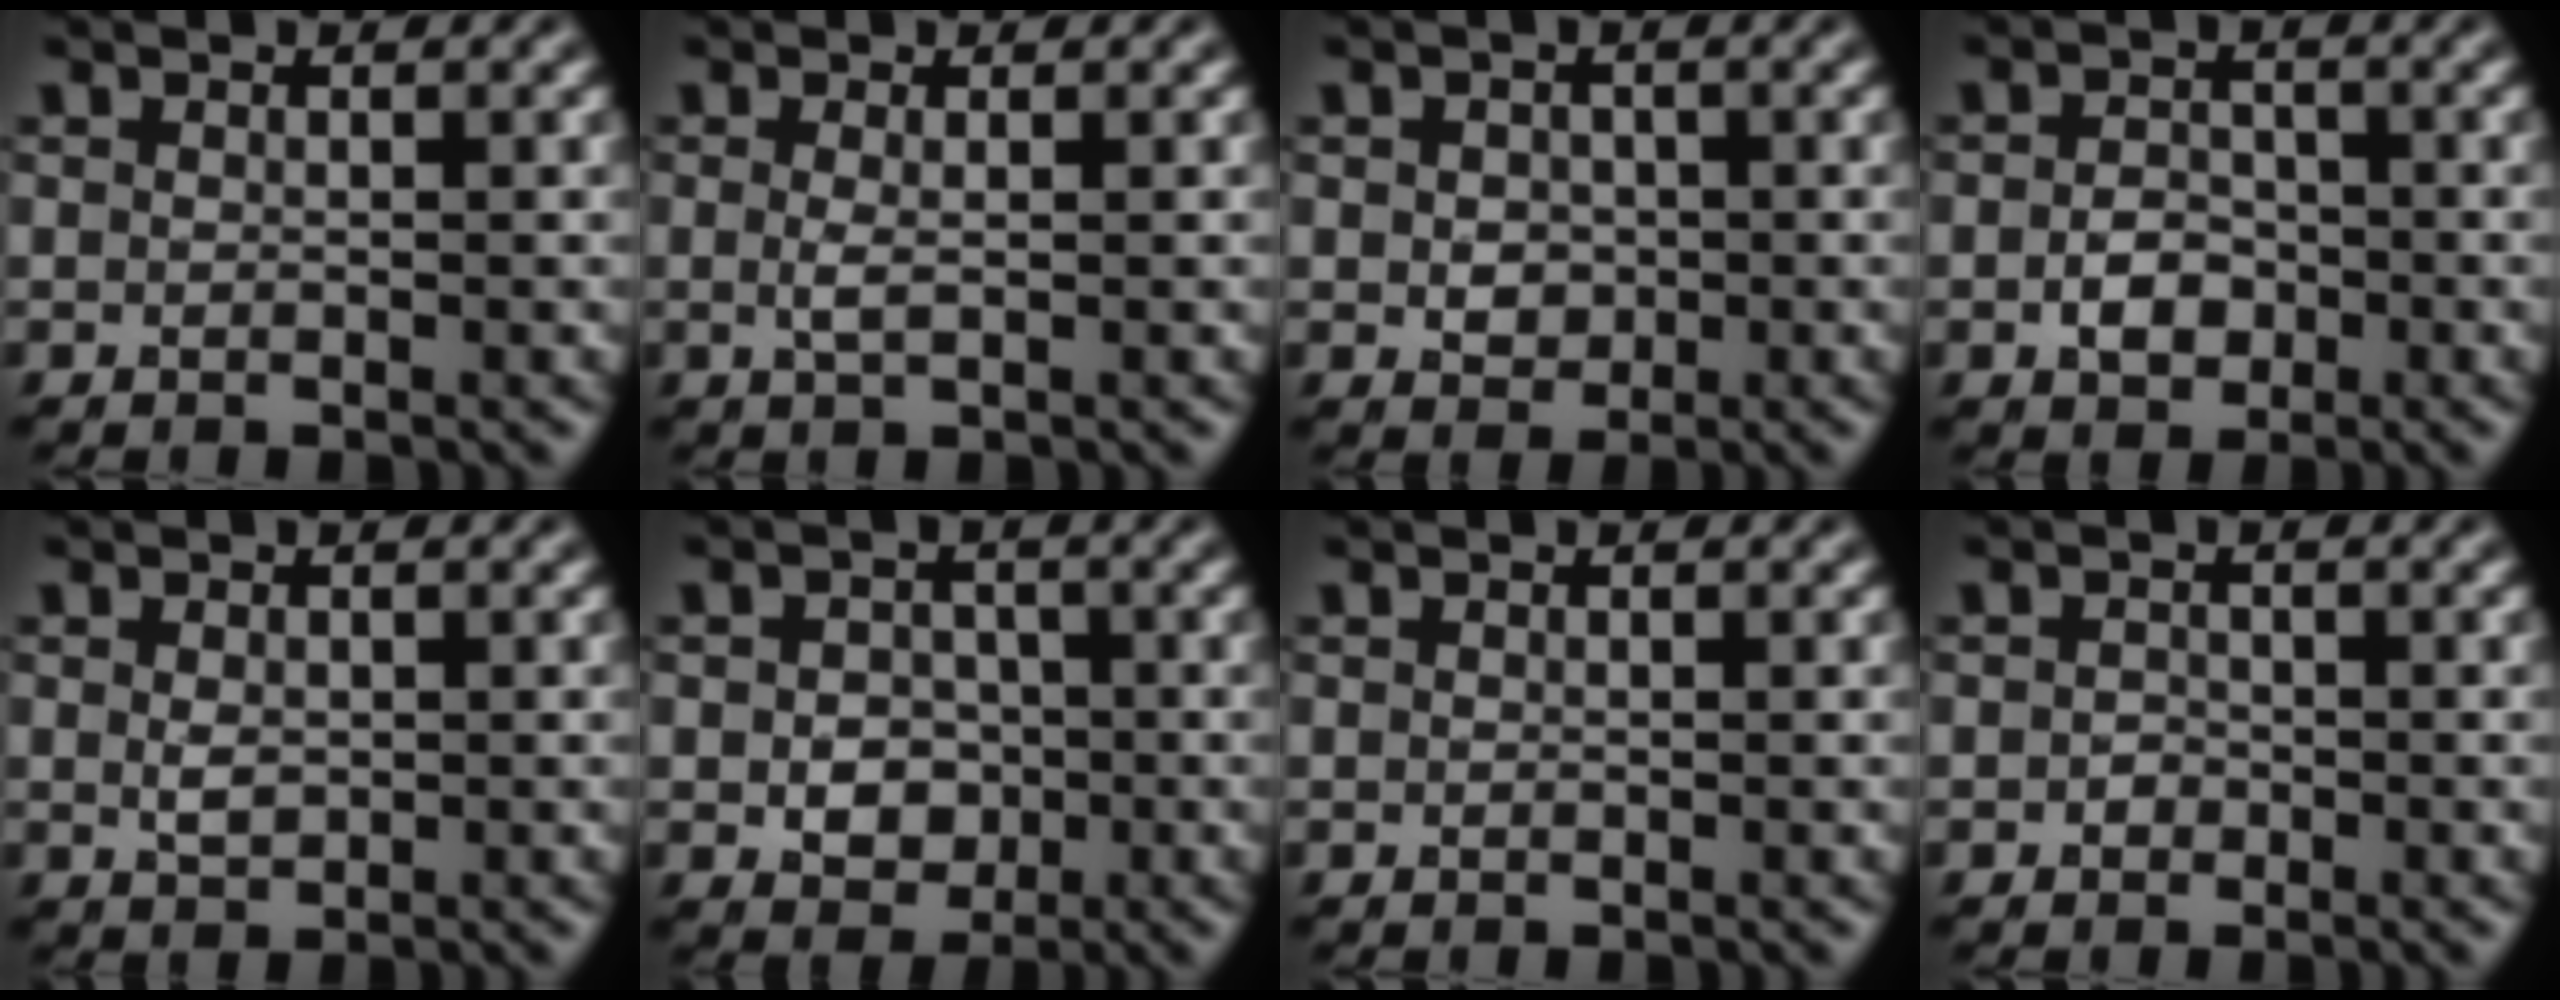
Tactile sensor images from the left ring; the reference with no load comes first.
{"total": 1.1, "force": [0.1, 0.3, 1.1], "torque": [-0.023, -0.001, 0.000]}
{"total": 2.1, "force": [0.0, 1.8, 1.1], "torque": [-0.017, -0.003, -0.001]}
{"total": 2.6, "force": [-0.8, 1.9, 1.6], "torque": [-0.028, 0.000, -0.019]}
{"total": 1.5, "force": [0.1, 1.0, 1.1], "torque": [-0.024, -0.002, 0.003]}
{"total": 3.3, "force": [-0.6, 2.6, 1.9], "torque": [-0.026, -0.003, -0.012]}
{"total": 0.0}
{"total": 0.8, "force": [-0.3, 0.7, 0.3], "torque": [-0.003, -0.003, -0.007]}